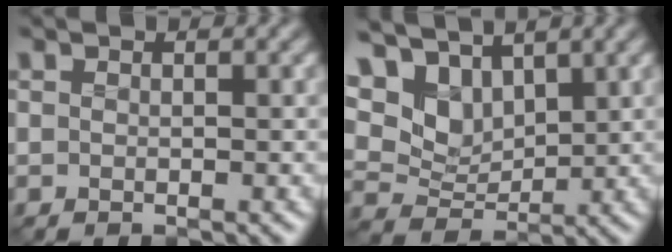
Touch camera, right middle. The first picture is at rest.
{"total": 7.1, "force": [3.9, 4.6, 3.9], "torque": [-0.104, 0.015, 0.064]}